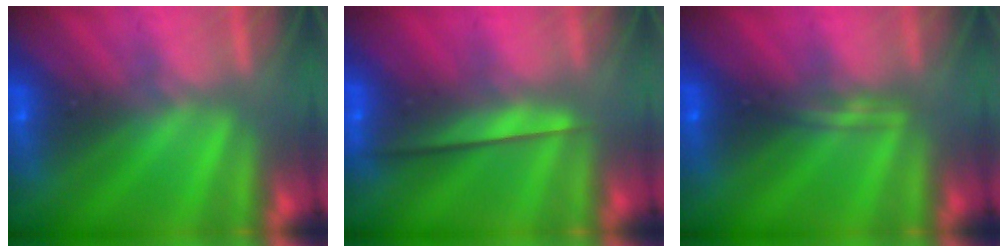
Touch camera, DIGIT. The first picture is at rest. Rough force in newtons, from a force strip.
{"total": 2.3}
{"total": 2.2}